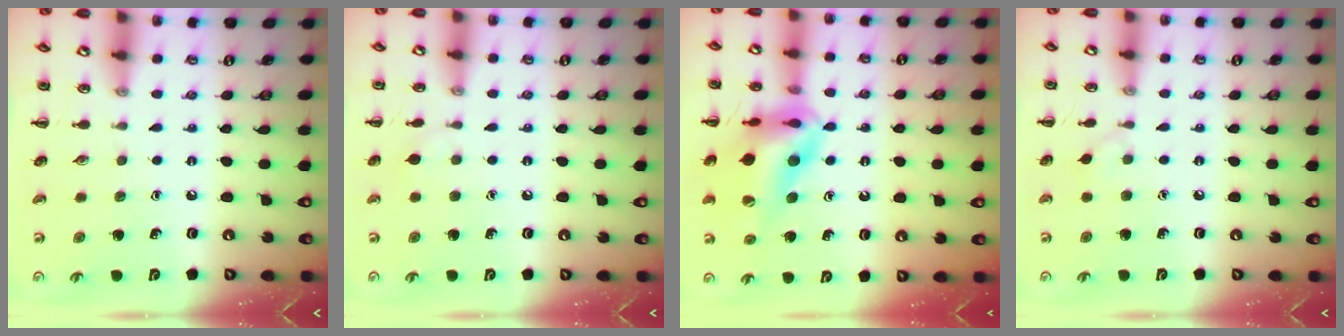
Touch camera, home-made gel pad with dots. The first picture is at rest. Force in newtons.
{"total": 4.5, "press": 4.2, "slide": 1.6}
{"total": 16.7, "press": 16.4, "slide": 3.3}
{"total": 3.0, "press": 2.8, "slide": 1.2}